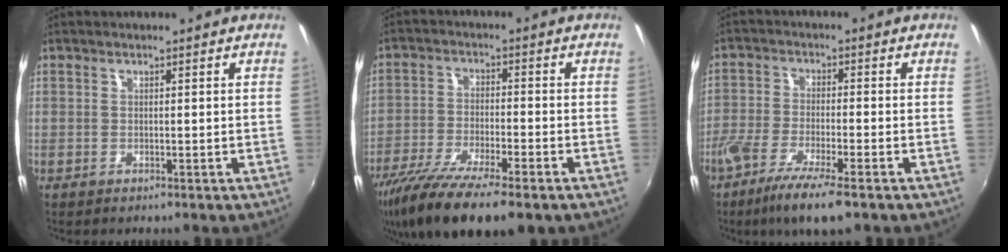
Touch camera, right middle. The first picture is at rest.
{"total": 15.7, "force": [-11.2, 3.4, 10.4], "torque": [-0.212, -0.050, -0.196]}
{"total": 9.8, "force": [-6.5, 1.5, 7.1], "torque": [-0.159, -0.026, -0.124]}